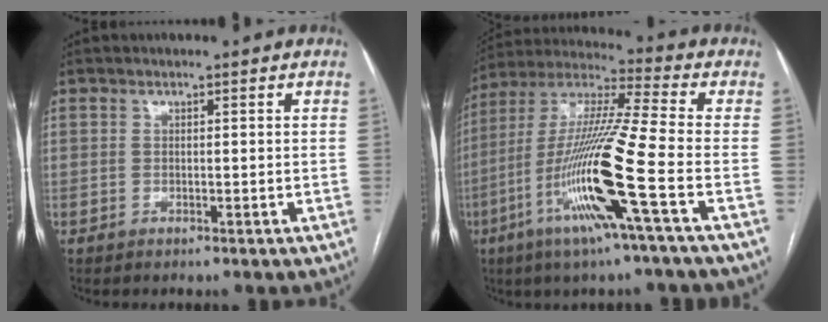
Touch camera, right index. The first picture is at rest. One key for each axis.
{"total": 18.0, "fx": -6.4, "fy": -1.0, "fz": 16.8, "tx": -0.337, "ty": -0.016, "tz": -0.129}